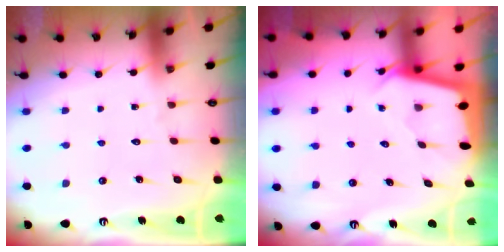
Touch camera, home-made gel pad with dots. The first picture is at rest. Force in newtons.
{"total": 2.0, "press": 2.0, "slide": 0.3}